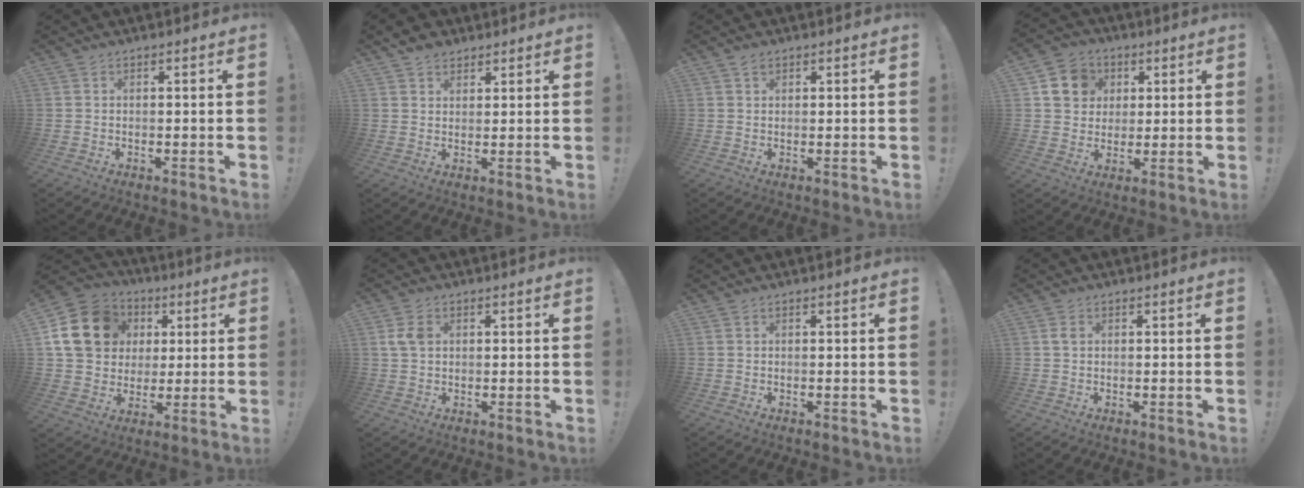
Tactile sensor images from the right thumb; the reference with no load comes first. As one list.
[{"total": 4.5, "force": [3.2, 3.1, 0.9], "torque": [-0.008, -0.015, 0.059]}, {"total": 1.1, "force": [0.8, 0.7, 0.4], "torque": [-0.002, -0.001, 0.015]}, {"total": 10.6, "force": [3.4, 9.4, 3.5], "torque": [-0.047, -0.008, 0.072]}, {"total": 18.7, "force": [4.8, 15.7, 9.0], "torque": [-0.143, -0.006, 0.109]}, {"total": 4.9, "force": [1.1, 3.6, 3.0], "torque": [-0.046, 0.007, 0.023]}, {"total": 0.0}, {"total": 1.4, "force": [0.4, 1.0, 0.9], "torque": [-0.002, -0.002, 0.005]}]